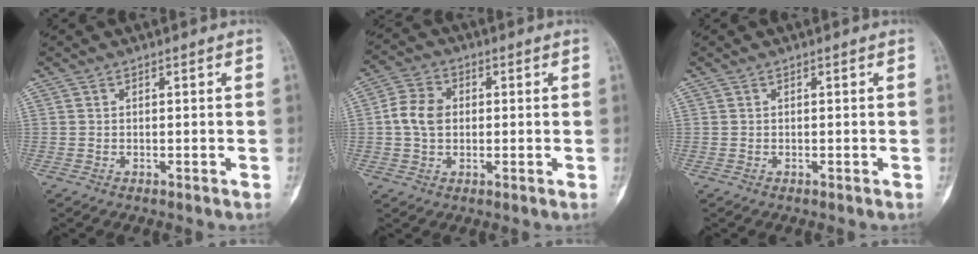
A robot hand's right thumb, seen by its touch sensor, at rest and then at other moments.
{"total": 6.8, "force": [0.3, 5.2, 4.4], "torque": [-0.077, 0.012, -0.001]}
{"total": 0.0}